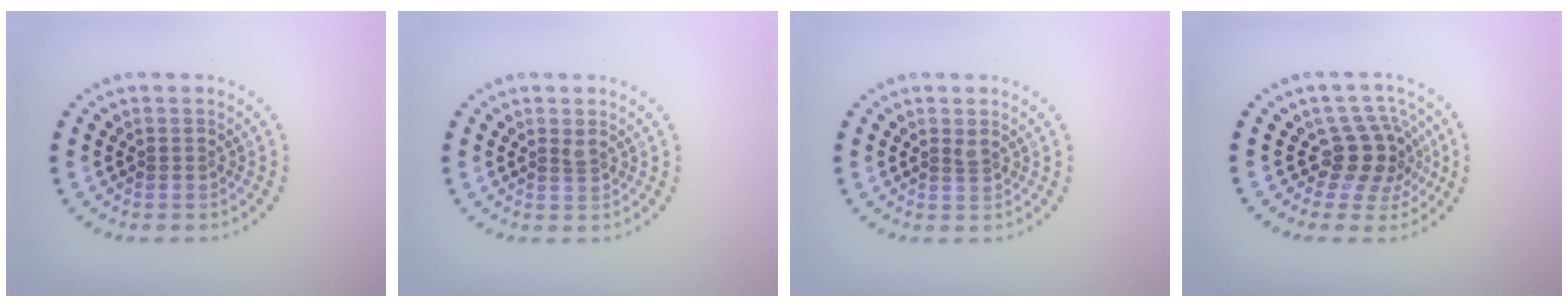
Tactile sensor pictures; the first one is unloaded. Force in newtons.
{"total": 0.8, "press": 0.5, "slide": 0.6}
{"total": 0.8, "press": 0.5, "slide": 0.6}
{"total": 3.9, "press": 3.1, "slide": 2.5}